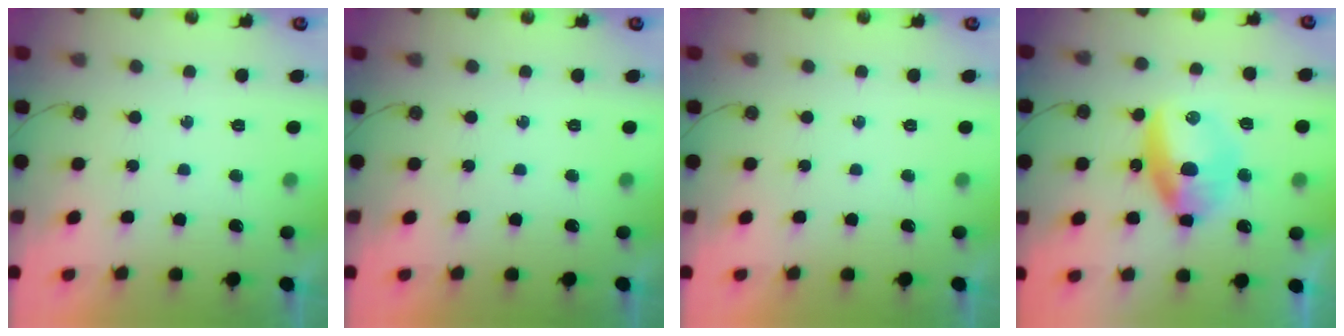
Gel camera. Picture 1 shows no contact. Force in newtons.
{"total": 0.0}
{"total": 0.0}
{"total": 10.1, "press": 10.0, "slide": 1.6}